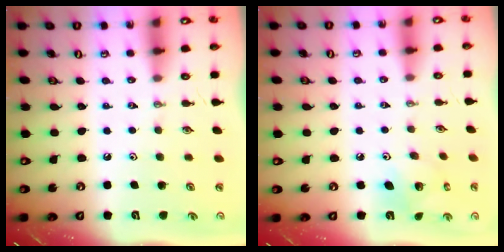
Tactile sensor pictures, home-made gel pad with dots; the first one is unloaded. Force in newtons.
{"total": 6.8, "press": 6.8, "slide": 0.1}